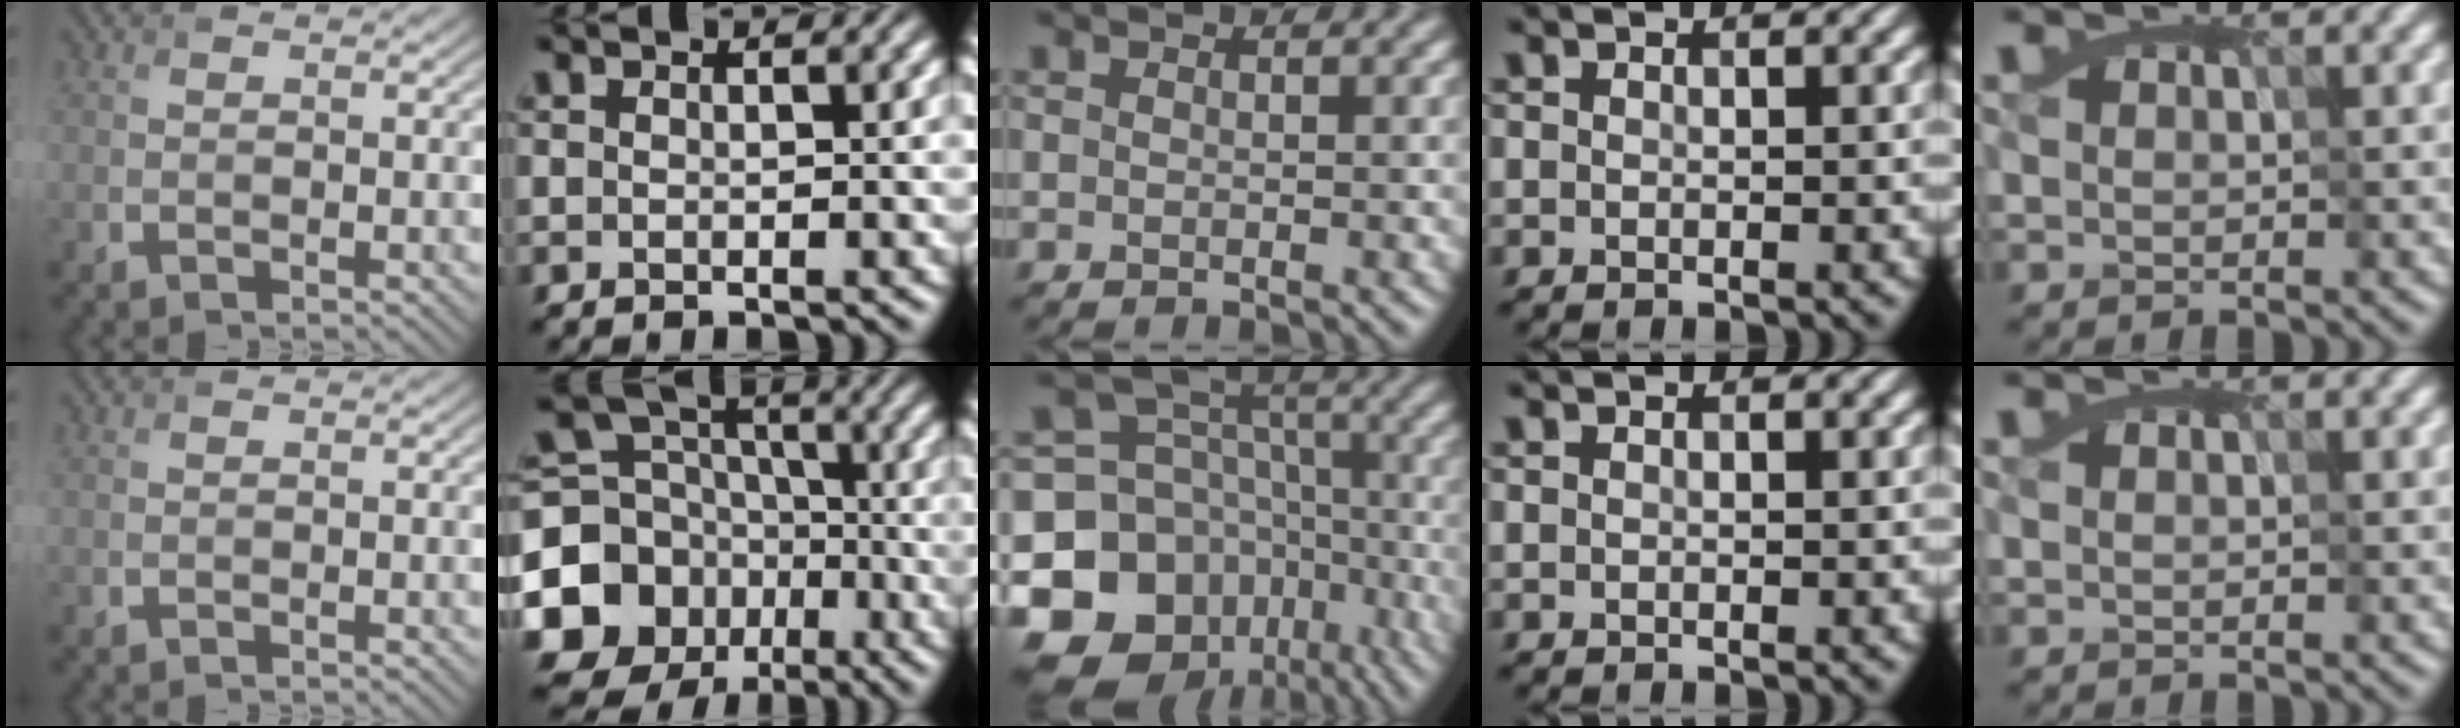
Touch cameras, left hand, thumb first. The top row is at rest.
{"index": {"total": 12.2, "force": [-5.0, 10.4, 3.8], "torque": [-0.097, -0.027, -0.114]}, "middle": {"total": 15.4, "force": [-7.8, 11.7, 6.2], "torque": [-0.156, -0.017, -0.112]}}